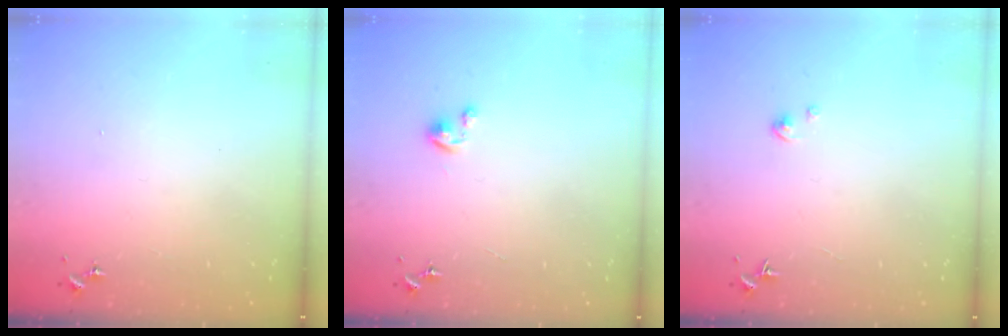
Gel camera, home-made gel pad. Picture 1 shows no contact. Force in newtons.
{"total": 2.3, "press": 2.2, "slide": 0.2}
{"total": 1.8, "press": 1.8, "slide": 0.2}